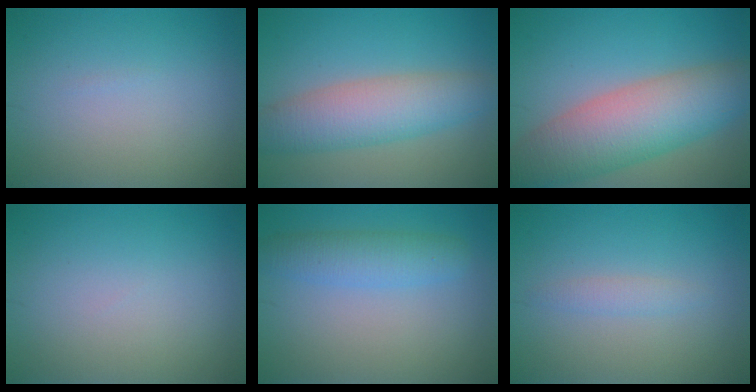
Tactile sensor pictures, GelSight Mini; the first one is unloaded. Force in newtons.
{"total": 6.0, "press": 6.0, "slide": 0.1}
{"total": 9.3, "press": 9.3, "slide": 0.6}
{"total": 0.0}
{"total": 3.4, "press": 3.4, "slide": 0.1}
{"total": 1.2, "press": 1.2, "slide": 0.0}